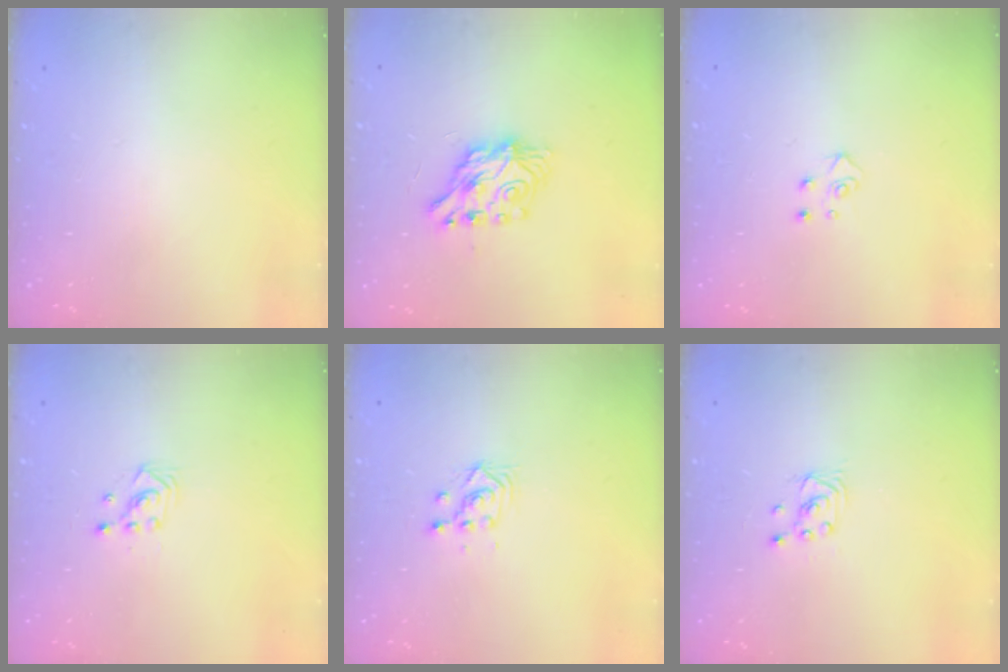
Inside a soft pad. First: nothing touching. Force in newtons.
{"total": 7.1, "press": 7.1, "slide": 0.3}
{"total": 3.9, "press": 3.9, "slide": 0.4}
{"total": 2.2, "press": 2.2, "slide": 0.2}
{"total": 2.8, "press": 2.8, "slide": 0.1}
{"total": 1.6, "press": 1.6, "slide": 0.0}